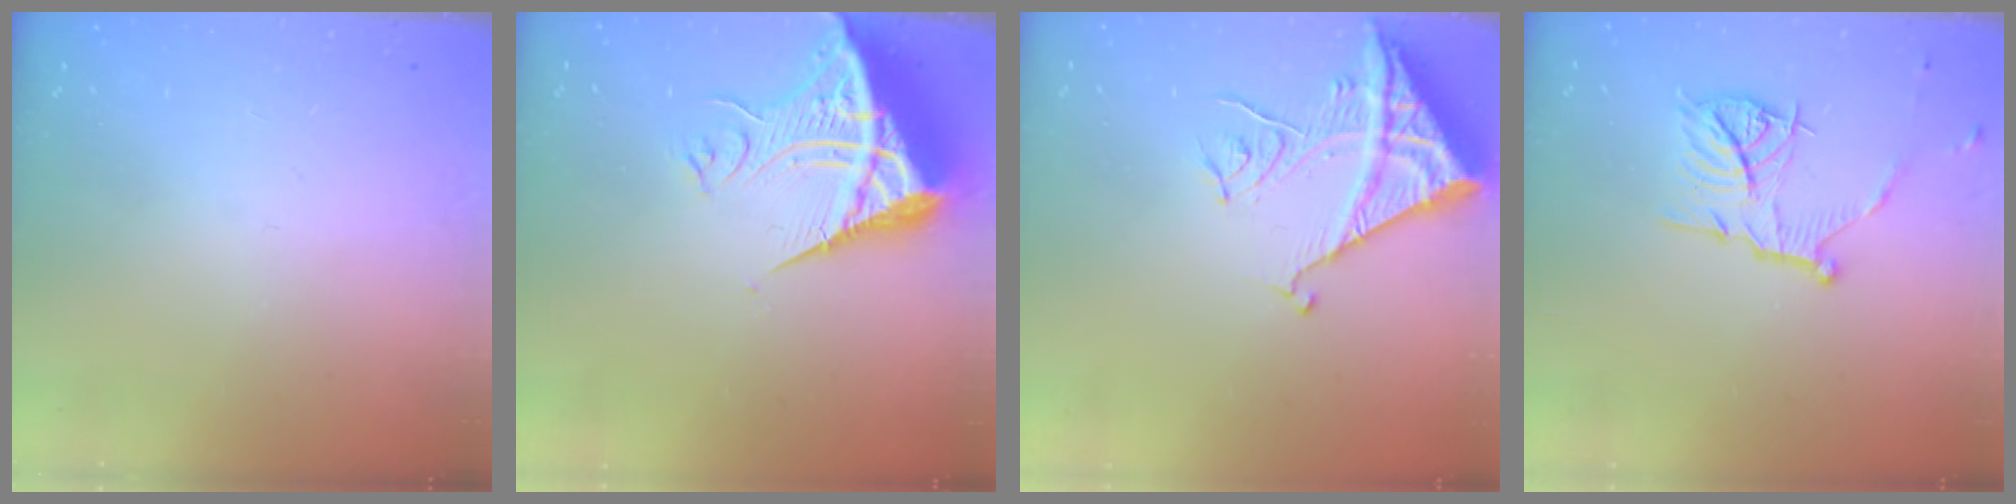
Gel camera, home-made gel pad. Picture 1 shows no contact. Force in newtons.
{"total": 13.2, "press": 13.1, "slide": 1.2}
{"total": 13.7, "press": 13.6, "slide": 1.1}
{"total": 11.2, "press": 11.2, "slide": 0.8}